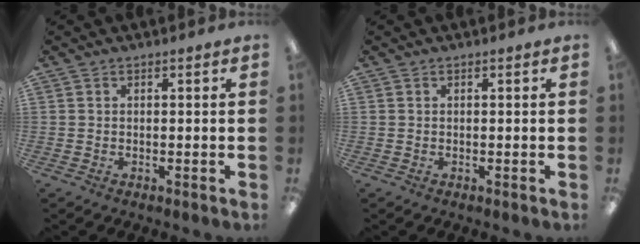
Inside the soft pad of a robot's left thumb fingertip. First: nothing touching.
{"total": 0.0}